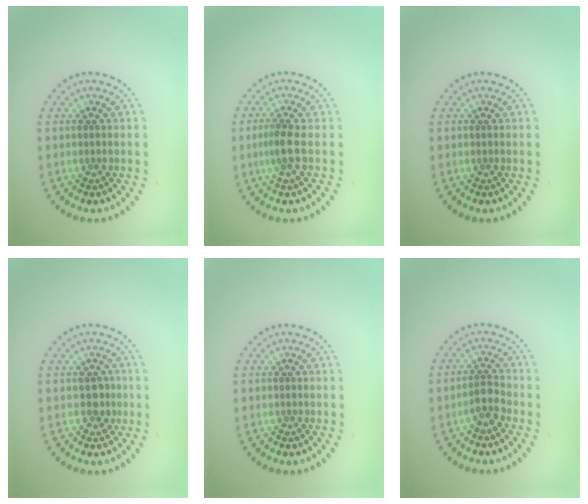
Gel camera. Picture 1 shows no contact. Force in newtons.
{"total": 1.9, "press": 1.5, "slide": 1.1}
{"total": 0.0}
{"total": 1.3, "press": 1.2, "slide": 0.5}
{"total": 0.0}
{"total": 1.9, "press": 1.5, "slide": 1.2}